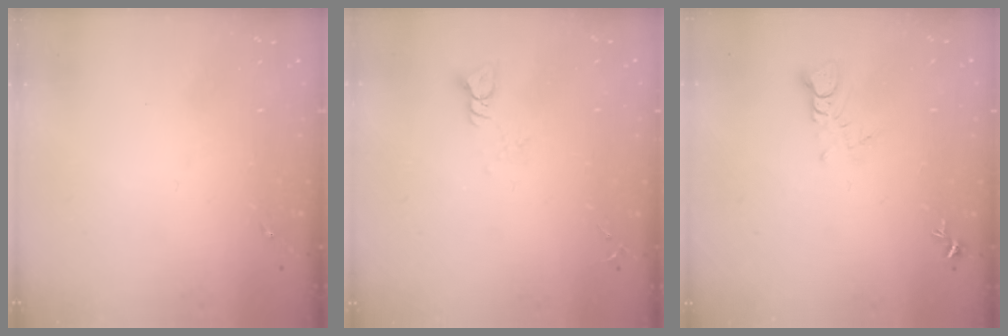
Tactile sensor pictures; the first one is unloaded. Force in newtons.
{"total": 3.6, "press": 3.6, "slide": 0.4}
{"total": 3.5, "press": 3.5, "slide": 0.2}